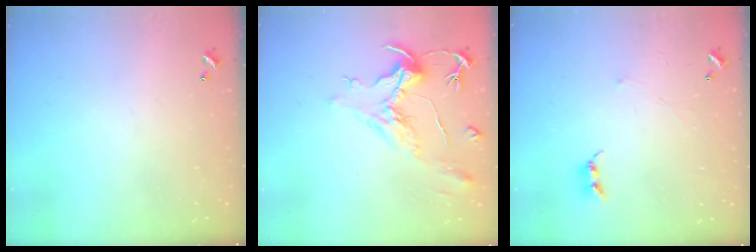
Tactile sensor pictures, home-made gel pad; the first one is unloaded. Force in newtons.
{"total": 2.2, "press": 1.7, "slide": 1.4}
{"total": 2.4, "press": 2.4, "slide": 0.4}